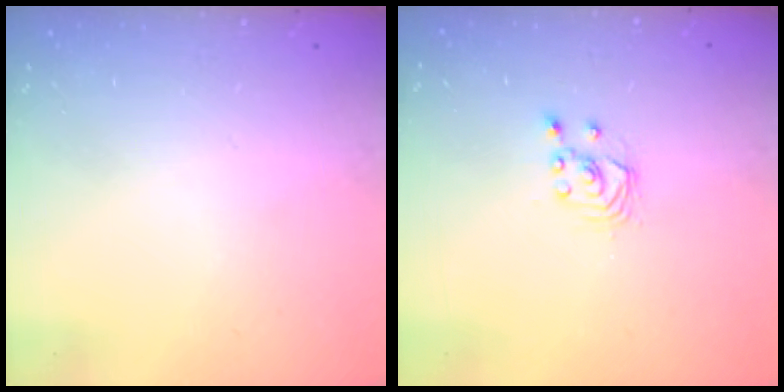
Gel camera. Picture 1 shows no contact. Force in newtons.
{"total": 1.7, "press": 1.7, "slide": 0.2}